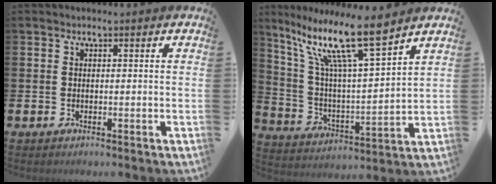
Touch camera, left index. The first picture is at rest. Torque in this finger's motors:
{"motor_torque": [0.31, -0.23, 1.05, 0.21]}